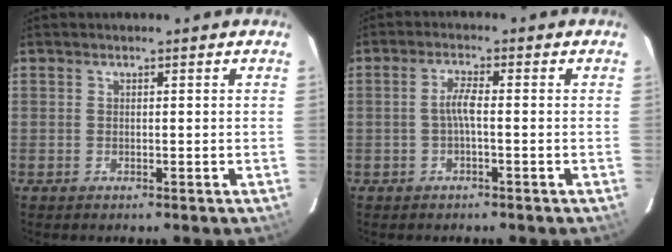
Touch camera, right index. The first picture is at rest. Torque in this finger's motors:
{"motor_torque": [0.54, -0.29, 0.32, 0.08]}